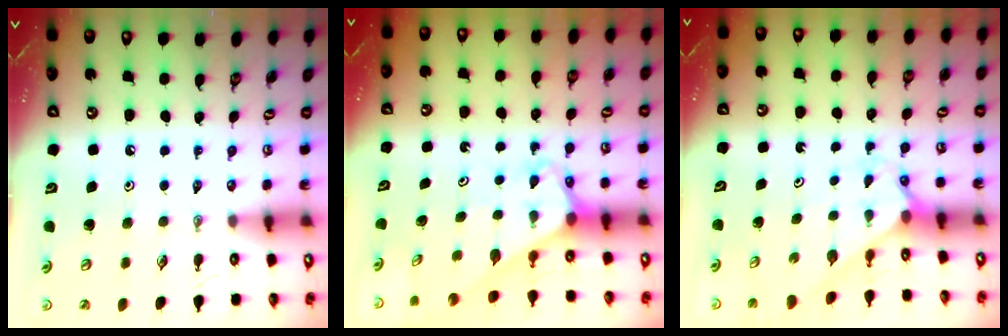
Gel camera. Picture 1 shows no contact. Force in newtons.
{"total": 2.7, "press": 2.6, "slide": 0.2}
{"total": 2.4, "press": 2.4, "slide": 0.2}